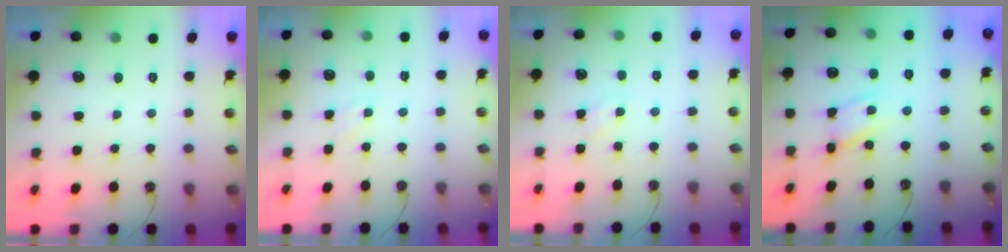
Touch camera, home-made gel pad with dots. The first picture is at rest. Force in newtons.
{"total": 4.2, "press": 4.1, "slide": 0.5}
{"total": 1.8, "press": 1.8, "slide": 0.2}
{"total": 10.5, "press": 10.5, "slide": 0.8}